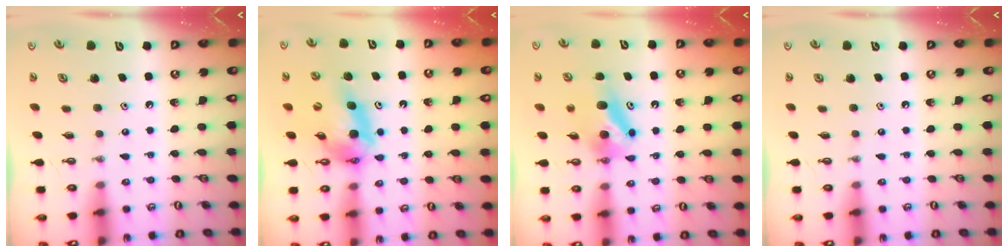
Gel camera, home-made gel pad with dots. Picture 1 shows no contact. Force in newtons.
{"total": 11.3, "press": 11.2, "slide": 1.0}
{"total": 7.9, "press": 5.4, "slide": 5.7}
{"total": 0.0}